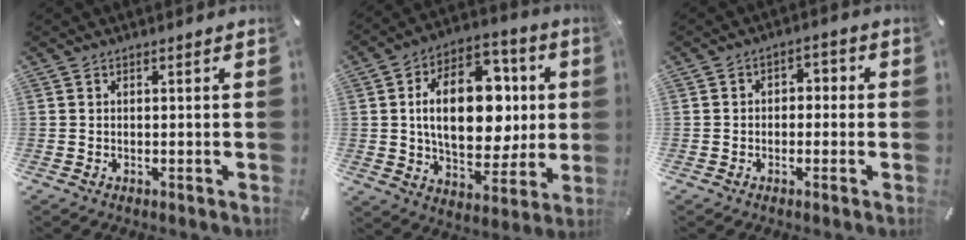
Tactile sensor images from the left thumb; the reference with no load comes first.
{"total": 21.3, "force": [2.6, 13.5, 16.2], "torque": [-0.278, -0.001, 0.046]}
{"total": 3.3, "force": [-1.8, 2.4, 1.3], "torque": [-0.023, 0.017, -0.037]}